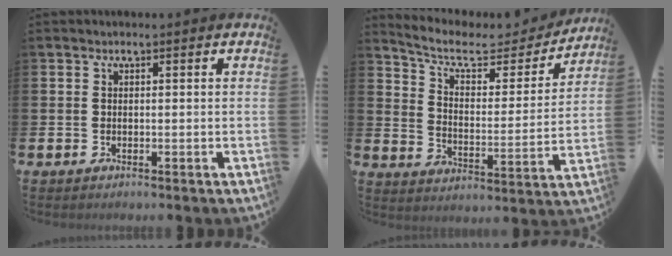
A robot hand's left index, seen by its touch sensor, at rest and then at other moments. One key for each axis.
{"total": 8.5, "fx": 7.1, "fy": 3.2, "fz": 3.3, "tx": -0.088, "ty": -0.048, "tz": 0.116}